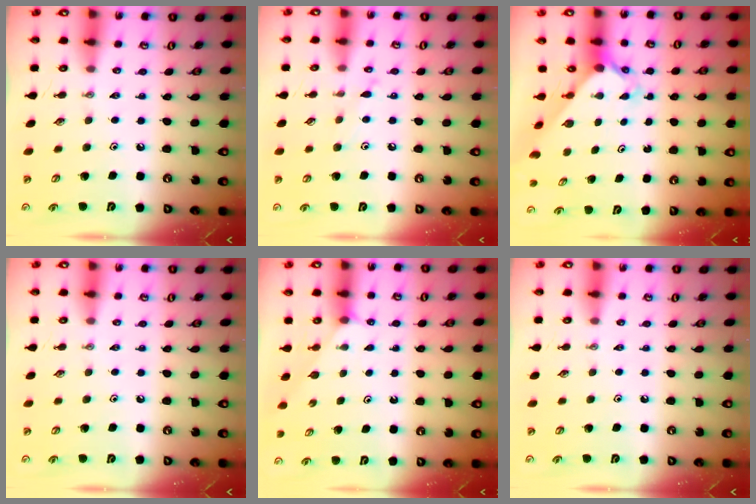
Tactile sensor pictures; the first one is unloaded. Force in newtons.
{"total": 6.1, "press": 6.1, "slide": 0.6}
{"total": 2.6, "press": 2.6, "slide": 0.3}
{"total": 0.0}
{"total": 2.1, "press": 2.0, "slide": 0.3}
{"total": 0.0}